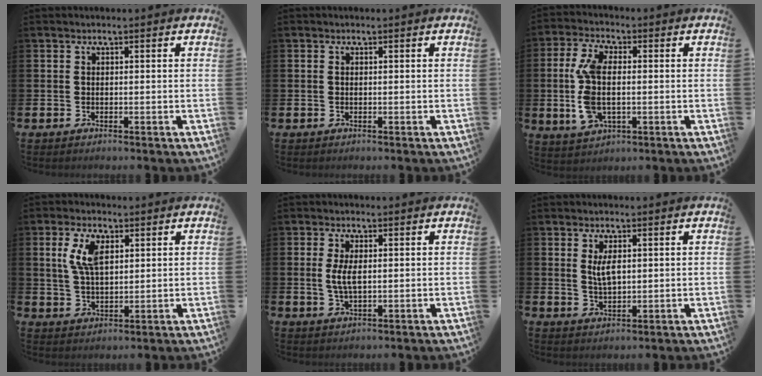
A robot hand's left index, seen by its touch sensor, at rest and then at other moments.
{"total": 0.0}
{"total": 8.1, "force": [0.3, 4.3, 6.9], "torque": [-0.156, 0.005, 0.000]}
{"total": 6.2, "force": [2.9, 3.0, 4.6], "torque": [-0.085, 0.000, 0.047]}
{"total": 3.6, "force": [0.5, 1.5, 3.3], "torque": [-0.064, 0.004, 0.008]}
{"total": 3.2, "force": [1.3, 1.3, 2.6], "torque": [-0.037, -0.002, 0.018]}